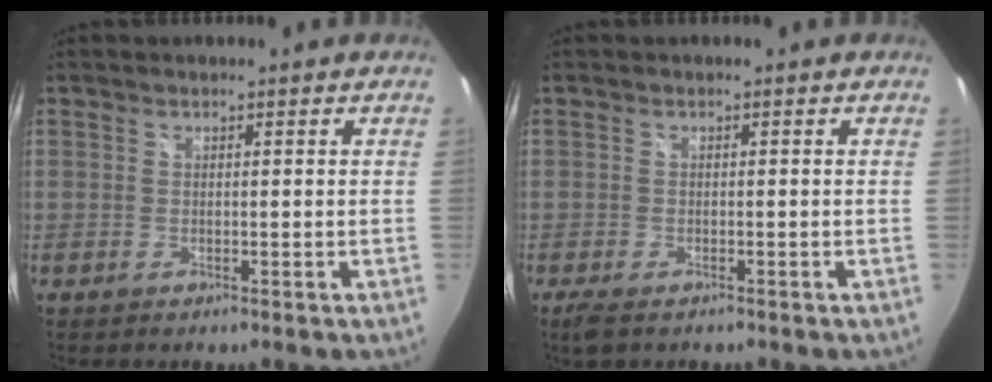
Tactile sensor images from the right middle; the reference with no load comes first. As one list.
[{"total": 3.3, "force": [-2.3, 1.3, 1.9], "torque": [-0.042, -0.015, -0.041]}]